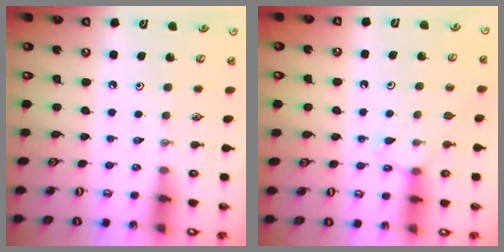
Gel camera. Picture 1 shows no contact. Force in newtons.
{"total": 6.5, "press": 6.4, "slide": 0.9}